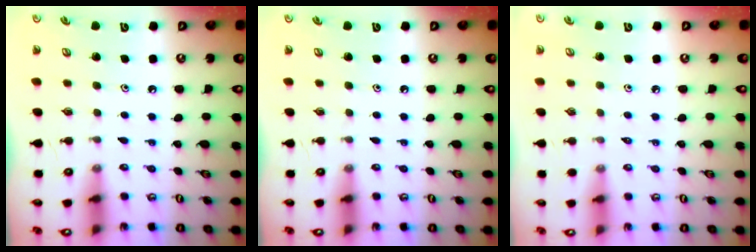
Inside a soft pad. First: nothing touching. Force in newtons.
{"total": 0.0}
{"total": 0.6, "press": 0.6, "slide": 0.3}